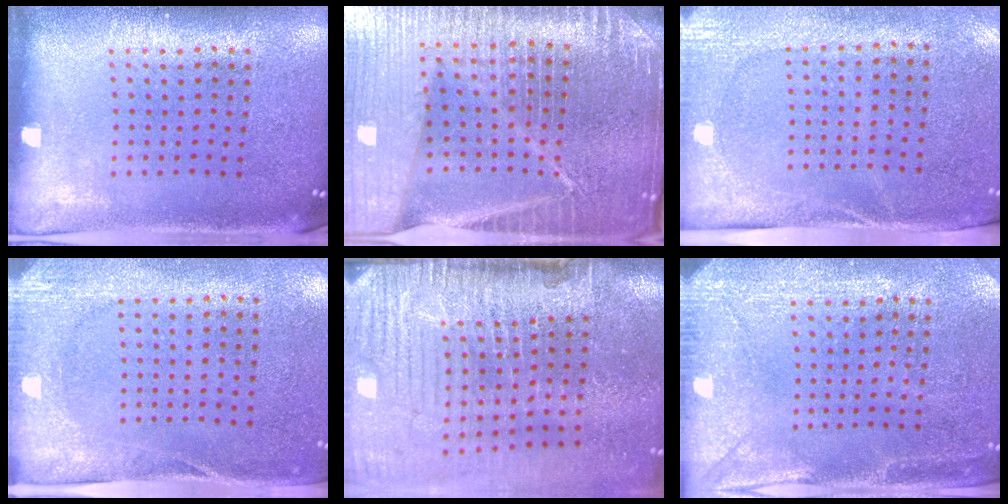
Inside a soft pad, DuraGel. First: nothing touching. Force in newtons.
{"total": 6.7, "press": 5.8, "slide": 3.4}
{"total": 2.7, "press": 2.2, "slide": 1.5}
{"total": 2.7, "press": 2.1, "slide": 1.7}
{"total": 5.4, "press": 4.4, "slide": 3.2}
{"total": 2.9, "press": 2.7, "slide": 1.0}